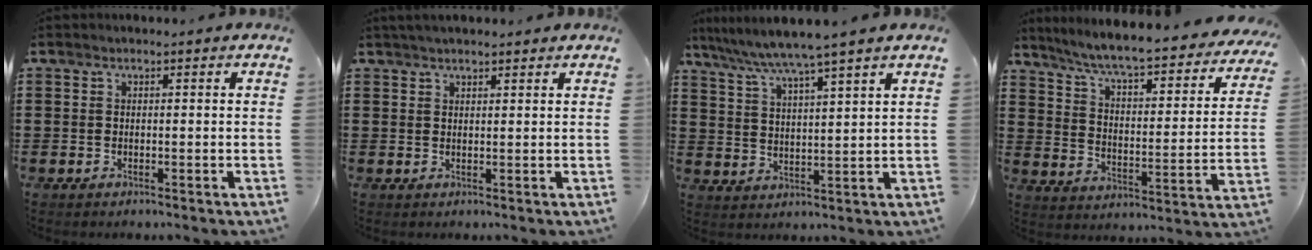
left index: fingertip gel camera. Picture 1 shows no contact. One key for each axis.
{"total": 1.6, "fx": 1.4, "fy": 0.3, "fz": 0.6, "tx": -0.013, "ty": 0.003, "tz": 0.027}
{"total": 5.4, "fx": 4.5, "fy": -1.2, "fz": 2.6, "tx": -0.068, "ty": -0.028, "tz": 0.073}
{"total": 6.3, "fx": 5.6, "fy": -0.3, "fz": 2.9, "tx": -0.081, "ty": -0.047, "tz": 0.088}